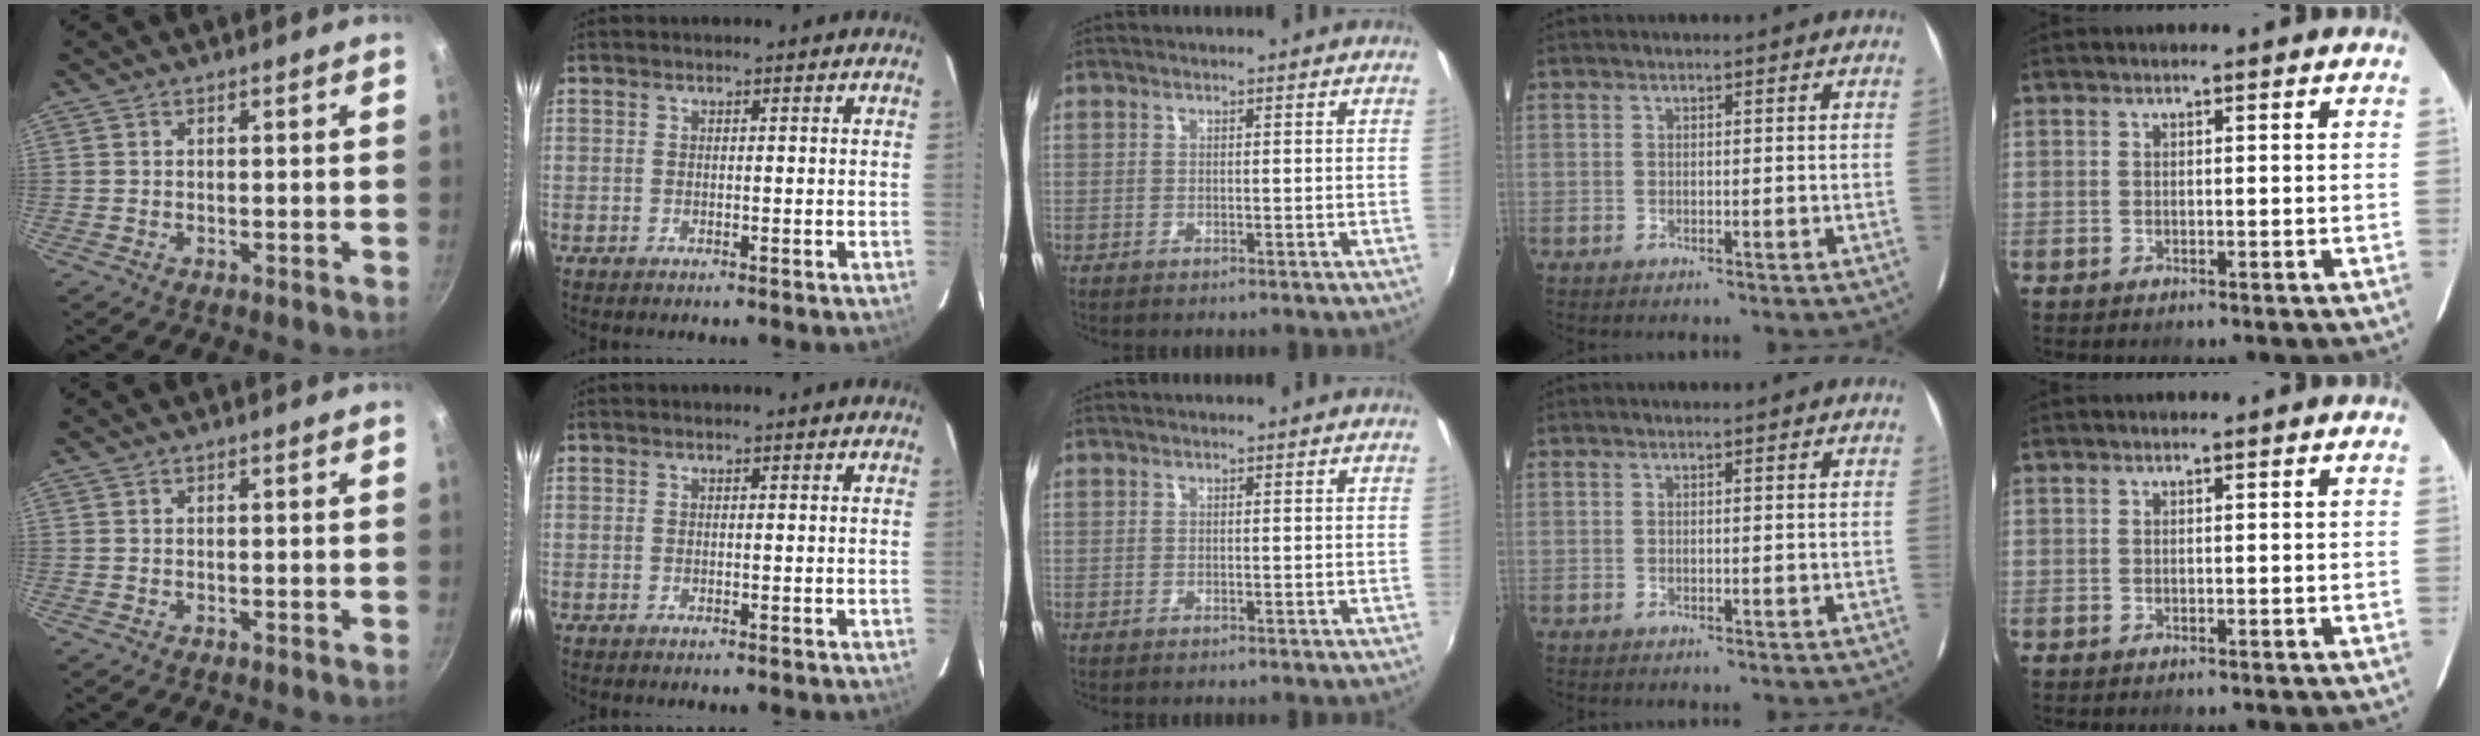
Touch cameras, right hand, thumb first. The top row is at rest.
{}